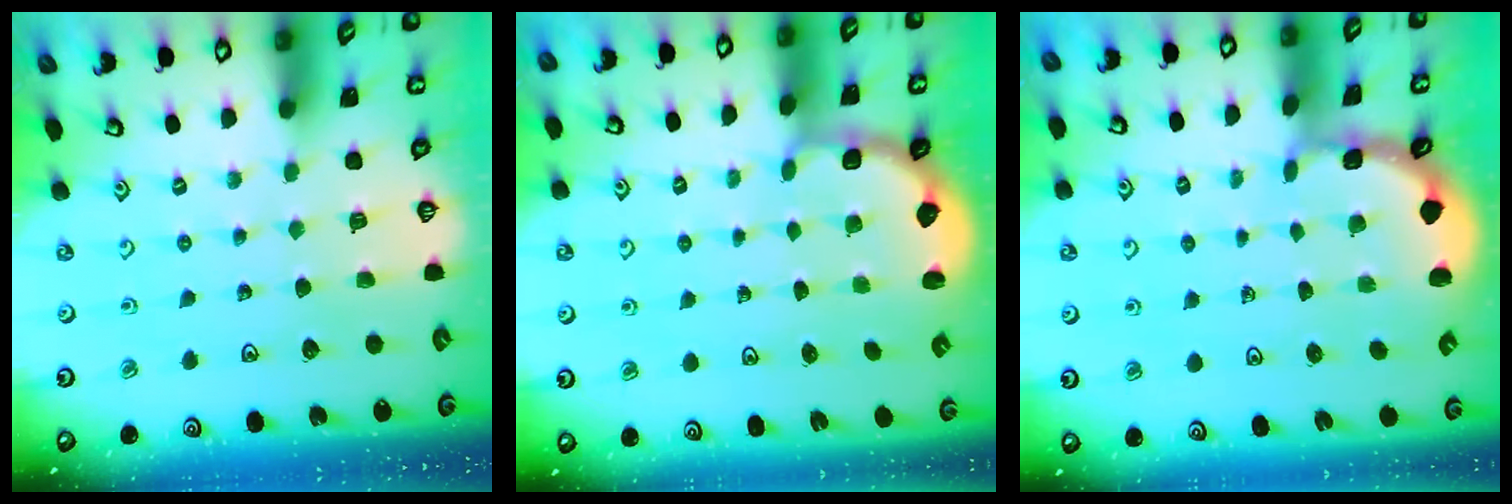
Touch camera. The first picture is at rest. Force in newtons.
{"total": 2.7, "press": 2.0, "slide": 1.8}
{"total": 1.2, "press": 1.2, "slide": 0.3}